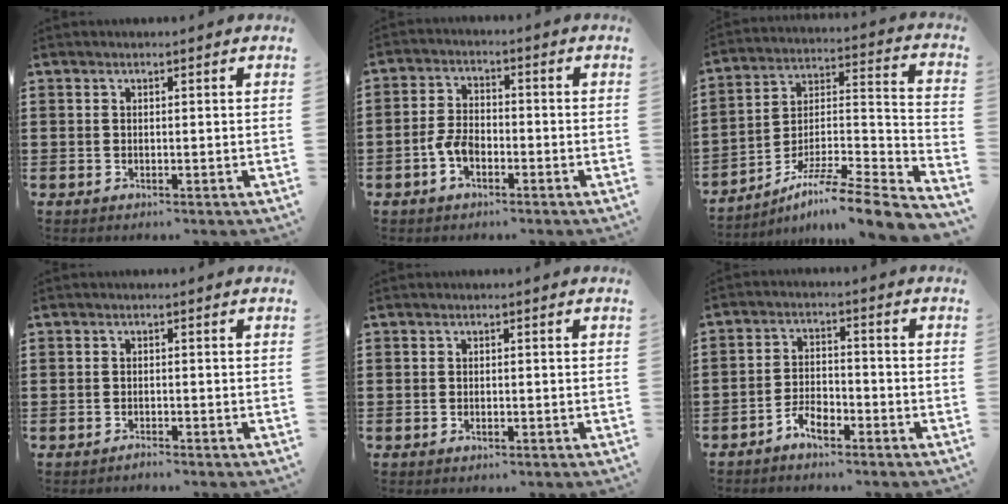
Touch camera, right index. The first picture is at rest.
{"total": 4.1, "force": [-2.1, 2.1, 2.8], "torque": [-0.073, -0.004, -0.044]}
{"total": 7.6, "force": [-6.1, 0.6, 4.6], "torque": [-0.069, -0.002, -0.120]}
{"total": 1.0, "force": [-1.0, 0.1, 0.3], "torque": [-0.009, -0.001, -0.019]}
{"total": 0.5, "force": [-0.3, 0.1, 0.4], "torque": [-0.011, -0.006, -0.004]}
{"total": 3.8, "force": [-3.0, 1.3, 1.8], "torque": [-0.042, 0.007, -0.061]}